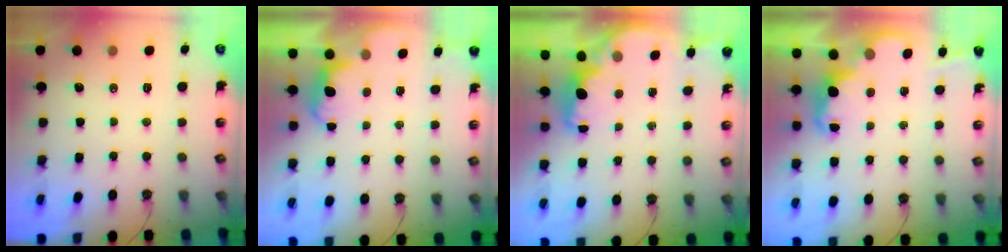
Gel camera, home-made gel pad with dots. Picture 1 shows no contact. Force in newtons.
{"total": 2.3, "press": 2.1, "slide": 0.9}
{"total": 2.4, "press": 2.2, "slide": 0.8}
{"total": 2.5, "press": 2.4, "slide": 0.6}